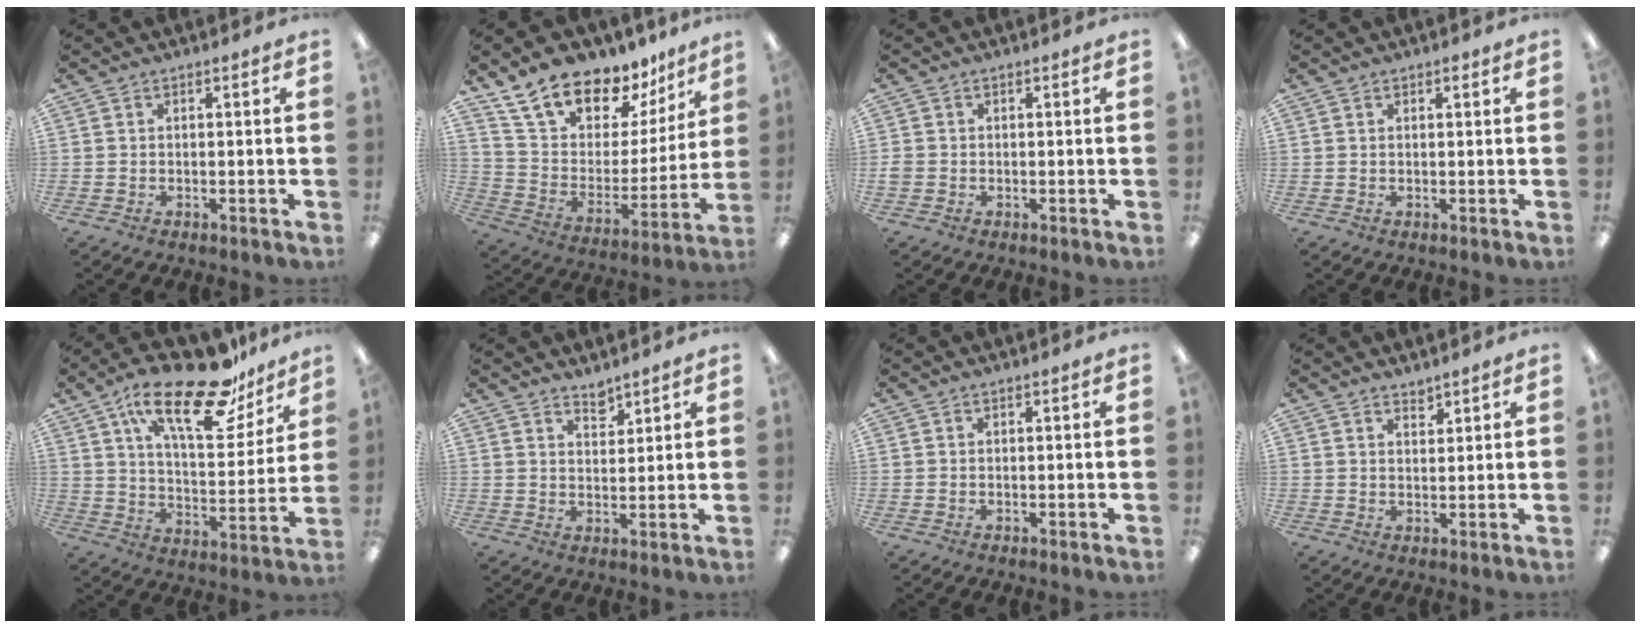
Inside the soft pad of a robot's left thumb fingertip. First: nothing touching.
{"total": 17.2, "force": [14.2, 8.0, 5.7], "torque": [-0.109, -0.106, 0.255]}
{"total": 1.4, "force": [-0.3, 1.2, 0.7], "torque": [-0.012, 0.004, -0.006]}
{"total": 1.2, "force": [0.8, 0.5, 0.7], "torque": [-0.007, -0.002, 0.012]}
{"total": 24.4, "force": [16.2, 9.2, 15.8], "torque": [-0.246, -0.094, 0.268]}
{"total": 3.8, "force": [3.5, 1.2, 0.9], "torque": [-0.006, -0.025, 0.061]}
{"total": 0.0}
{"total": 2.3, "force": [2.2, 0.6, 0.4], "torque": [-0.001, -0.012, 0.039]}